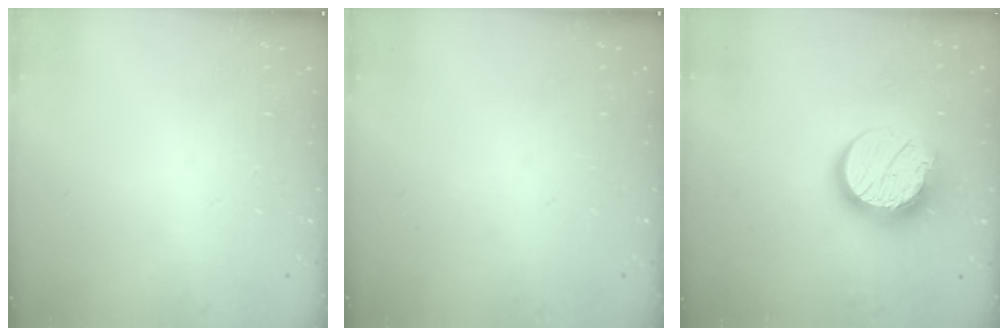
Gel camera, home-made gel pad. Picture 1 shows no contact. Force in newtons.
{"total": 0.0}
{"total": 14.8, "press": 14.7, "slide": 0.9}